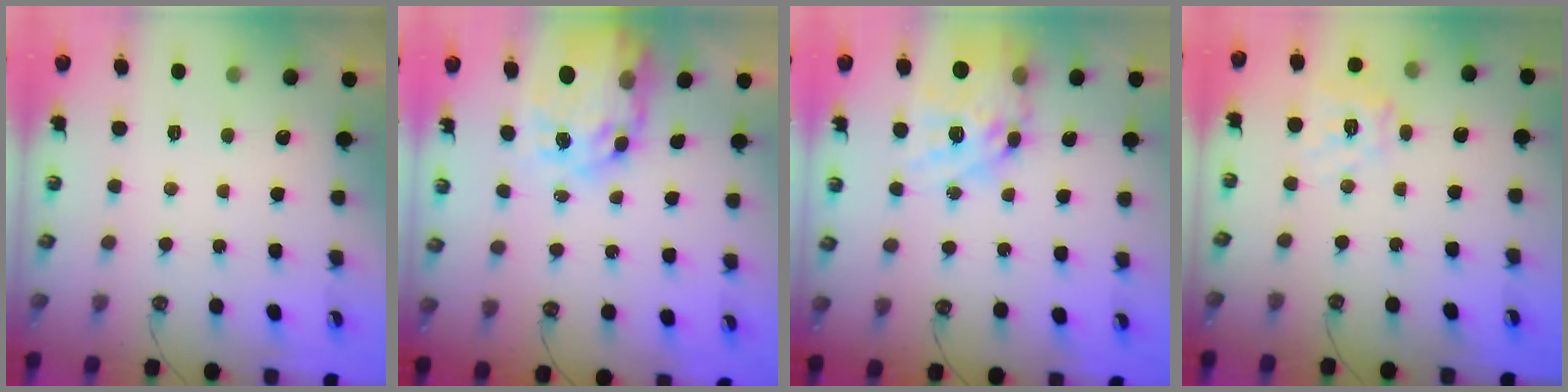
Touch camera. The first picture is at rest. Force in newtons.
{"total": 15.2, "press": 15.1, "slide": 1.4}
{"total": 16.9, "press": 16.9, "slide": 1.7}
{"total": 12.5, "press": 12.4, "slide": 1.4}